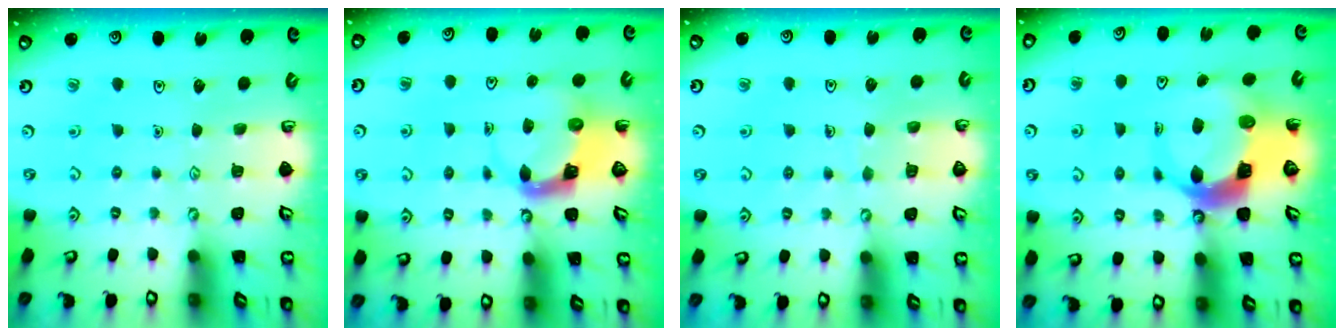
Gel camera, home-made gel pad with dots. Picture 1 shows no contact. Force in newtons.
{"total": 4.0, "press": 3.9, "slide": 0.6}
{"total": 6.2, "press": 6.2, "slide": 0.6}
{"total": 8.6, "press": 8.5, "slide": 1.1}